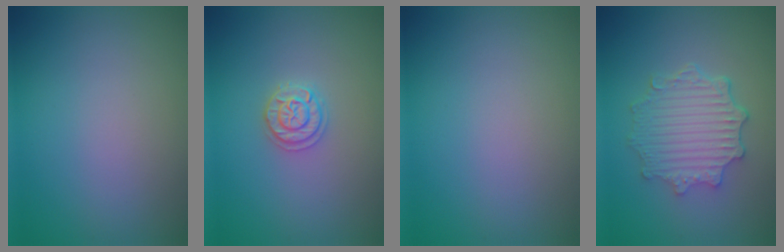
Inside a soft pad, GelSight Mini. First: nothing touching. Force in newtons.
{"total": 2.0, "press": 1.9, "slide": 0.3}
{"total": 0.0}
{"total": 4.5, "press": 3.6, "slide": 2.6}